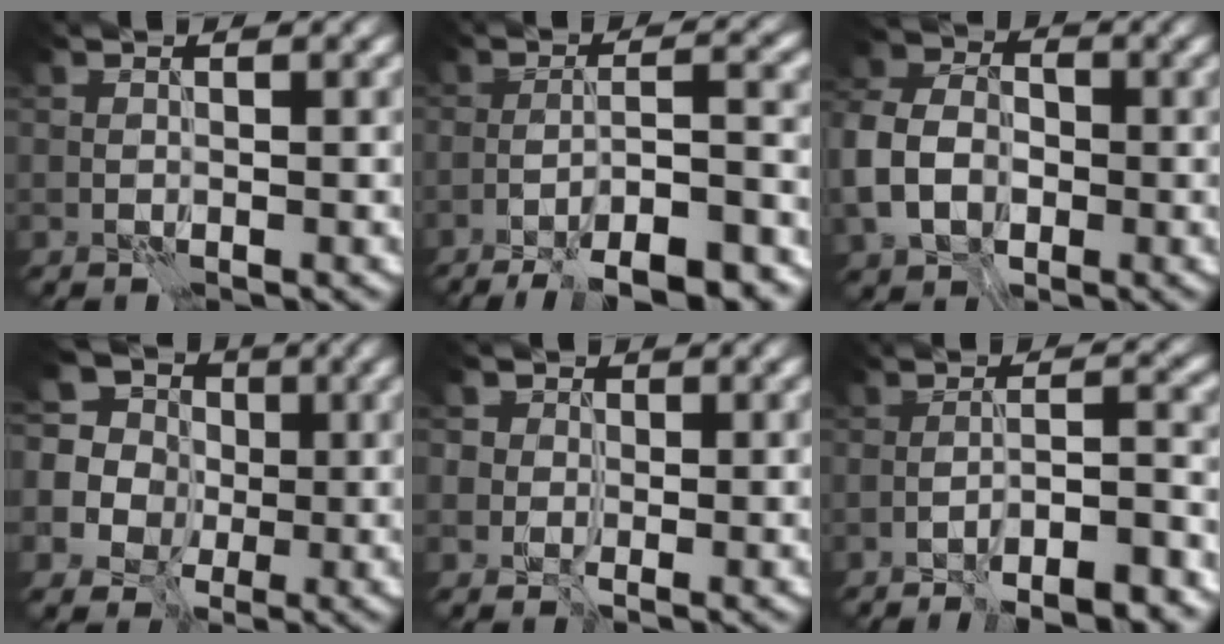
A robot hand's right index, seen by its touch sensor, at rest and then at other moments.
{"total": 11.8, "force": [-8.0, 2.8, 8.2], "torque": [-0.104, 0.004, -0.109]}
{"total": 7.1, "force": [-1.5, 5.5, 4.2], "torque": [-0.101, 0.000, -0.041]}
{"total": 11.6, "force": [2.6, 10.4, 4.4], "torque": [-0.135, 0.027, 0.012]}
{"total": 4.5, "force": [1.6, 3.8, 1.8], "torque": [-0.012, 0.019, -0.009]}
{"total": 7.6, "force": [-5.6, 1.5, 4.9], "torque": [-0.061, 0.016, -0.074]}